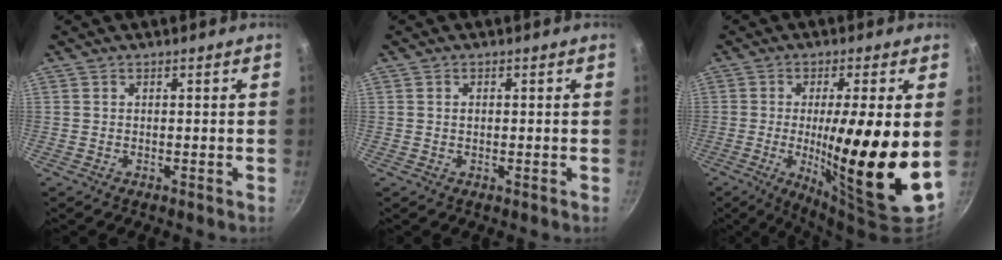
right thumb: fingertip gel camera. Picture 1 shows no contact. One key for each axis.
{"total": 1.1, "fx": 0.2, "fy": 0.8, "fz": 0.8, "tx": -0.012, "ty": 0.003, "tz": 0.002}
{"total": 18.8, "fx": -1.1, "fy": 3.0, "fz": 18.5, "tx": -0.296, "ty": -0.017, "tz": -0.014}